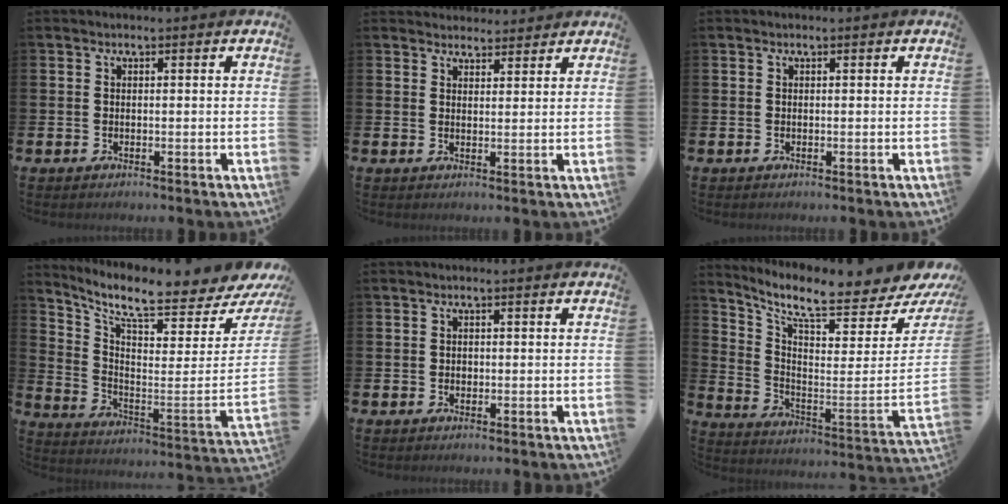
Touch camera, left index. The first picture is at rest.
{"total": 3.0, "force": [2.9, 0.9, -0.2], "torque": [0.005, -0.013, 0.052]}
{"total": 0.0}
{"total": 8.1, "force": [7.1, 1.3, 3.5], "torque": [-0.085, -0.085, 0.115]}
{"total": 0.7, "force": [0.1, 0.6, 0.2], "torque": [-0.006, 0.006, 0.001]}
{"total": 8.2, "force": [7.2, 1.5, 3.6], "torque": [-0.079, -0.085, 0.113]}